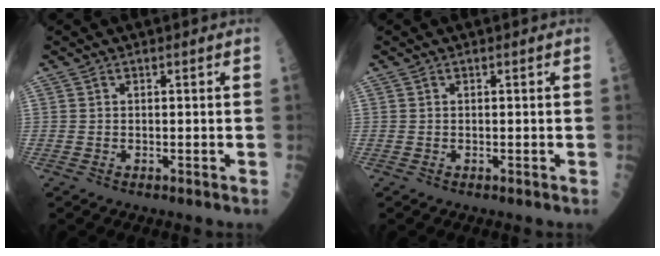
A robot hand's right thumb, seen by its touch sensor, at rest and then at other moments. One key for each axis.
{"total": 0.0}